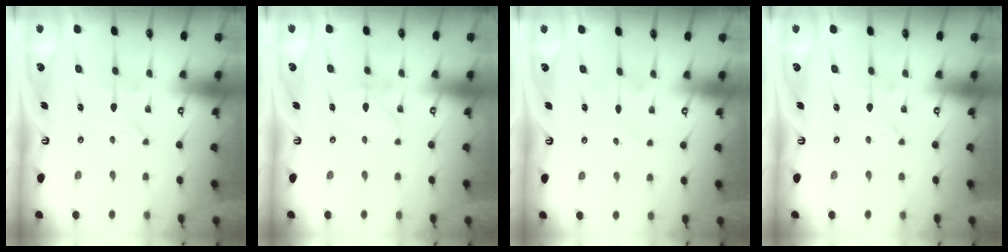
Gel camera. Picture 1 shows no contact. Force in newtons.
{"total": 2.8, "press": 2.8, "slide": 0.2}
{"total": 4.8, "press": 4.7, "slide": 0.8}
{"total": 0.0}